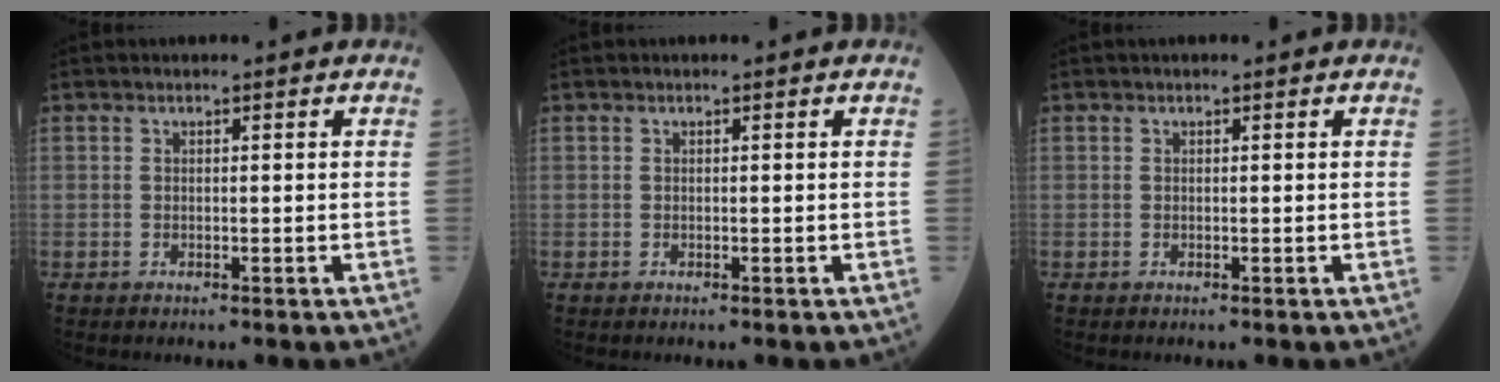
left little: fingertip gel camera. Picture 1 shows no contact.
{"total": 0.0}
{"total": 0.0}